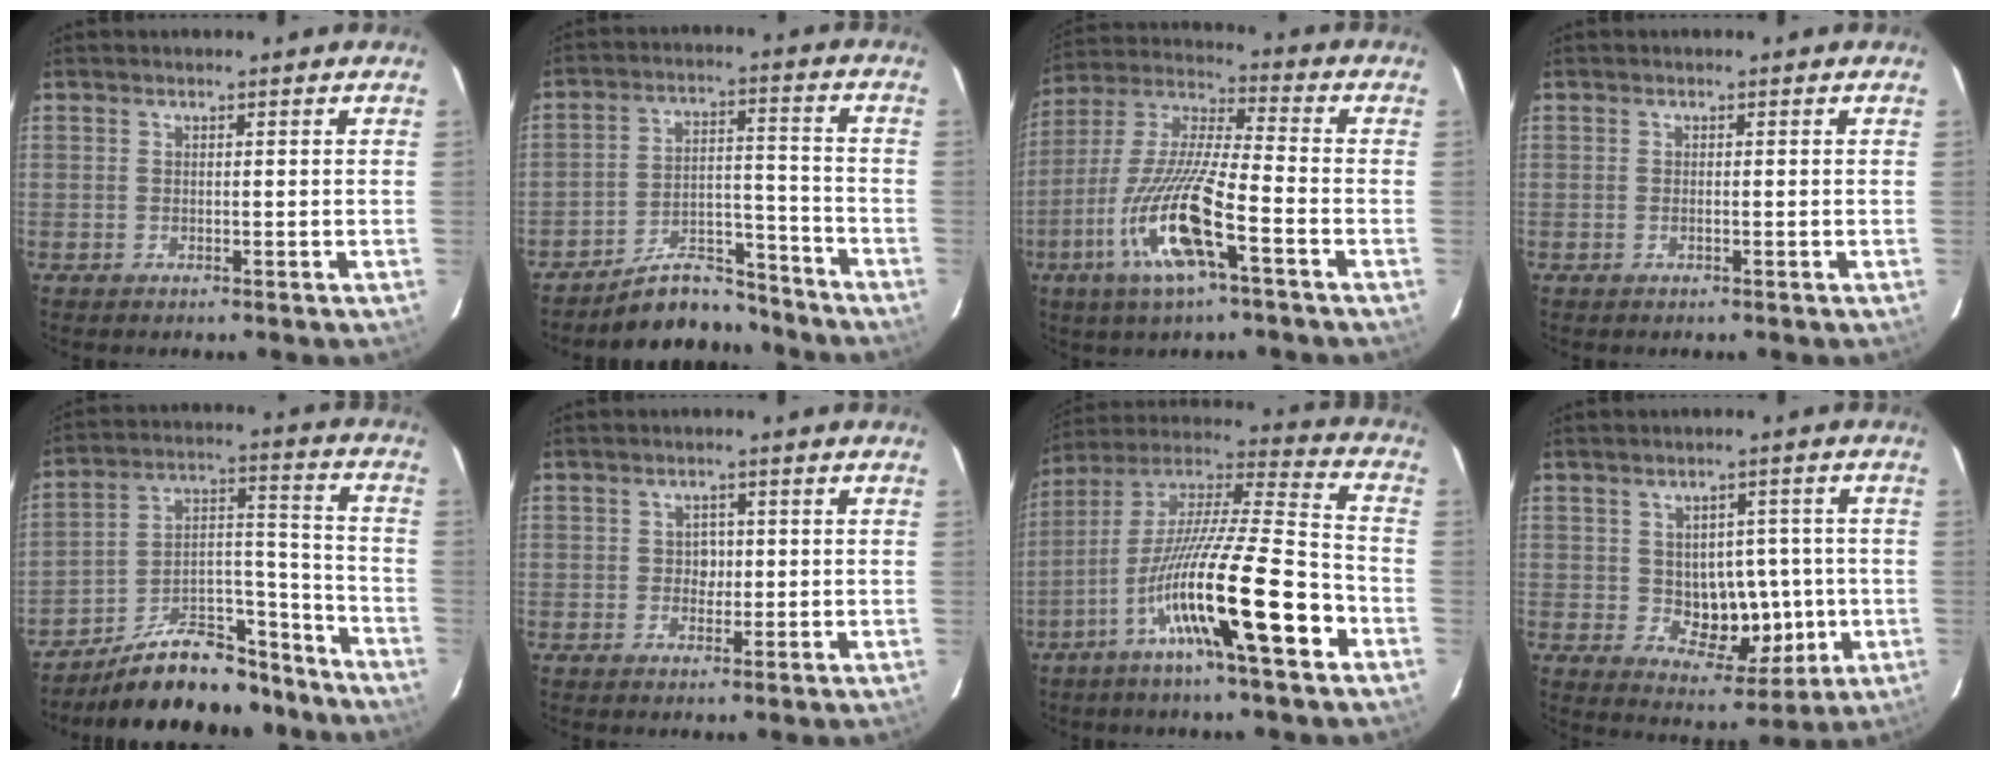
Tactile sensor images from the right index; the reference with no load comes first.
{"total": 9.9, "force": [-9.1, 3.2, 2.4], "torque": [-0.032, 0.040, -0.154]}
{"total": 16.7, "force": [-6.9, 2.4, 15.0], "torque": [-0.317, -0.014, -0.130]}
{"total": 0.7, "force": [-0.2, 0.3, 0.6], "torque": [-0.016, 0.000, -0.004]}
{"total": 18.4, "force": [-16.1, 5.5, 7.1], "torque": [-0.122, 0.035, -0.267]}
{"total": 2.9, "force": [0.0, 2.2, 1.9], "torque": [-0.034, 0.010, 0.003]}
{"total": 21.1, "force": [-9.0, 1.6, 19.0], "torque": [-0.353, -0.017, -0.162]}
{"total": 10.2, "force": [-0.7, 6.6, 7.8], "torque": [-0.107, 0.014, 0.007]}